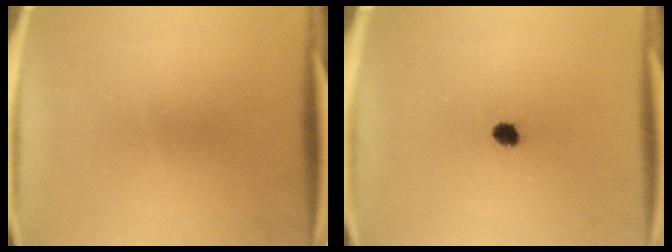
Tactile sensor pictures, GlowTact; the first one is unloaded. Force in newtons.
{"total": 2.4}